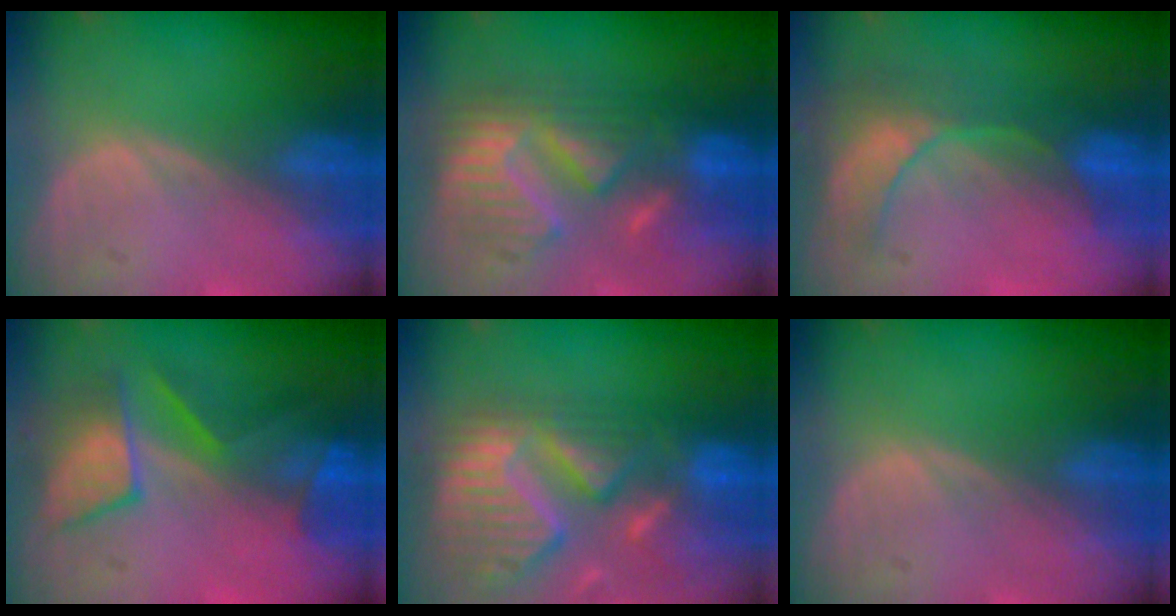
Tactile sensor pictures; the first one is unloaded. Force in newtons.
{"total": 9.6, "press": 9.6, "slide": 0.3}
{"total": 8.9, "press": 7.7, "slide": 4.5}
{"total": 7.5, "press": 7.4, "slide": 1.2}
{"total": 14.0, "press": 11.8, "slide": 7.6}
{"total": 0.0}